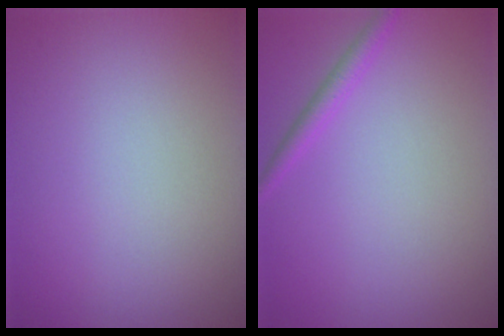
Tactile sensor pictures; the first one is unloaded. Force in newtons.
{"total": 1.4, "press": 1.4, "slide": 0.1}